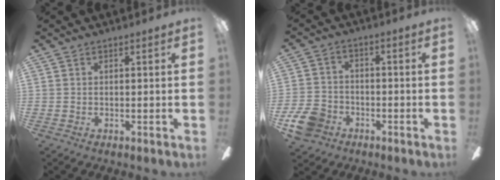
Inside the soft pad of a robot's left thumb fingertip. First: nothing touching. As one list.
[{"total": 8.7, "force": [-5.0, 6.2, 3.5], "torque": [-0.086, 0.038, -0.093]}]